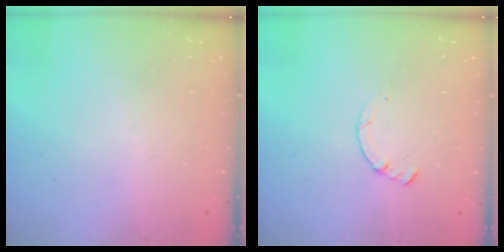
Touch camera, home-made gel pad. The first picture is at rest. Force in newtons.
{"total": 0.7, "press": 0.6, "slide": 0.2}